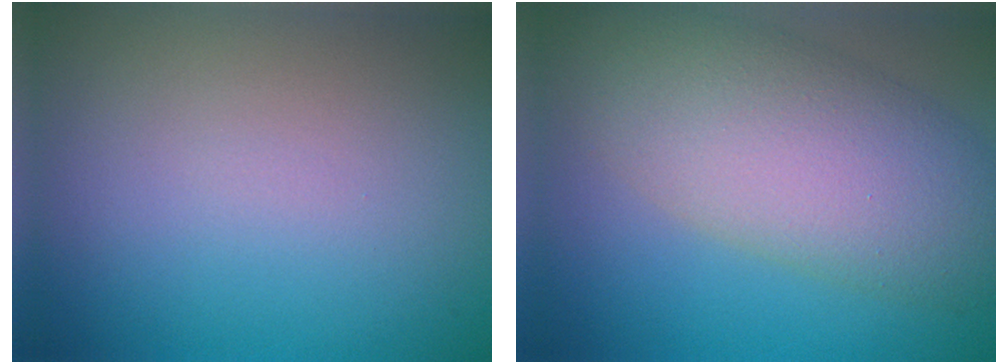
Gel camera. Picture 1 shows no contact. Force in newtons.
{"total": 8.7, "press": 8.7, "slide": 0.4}